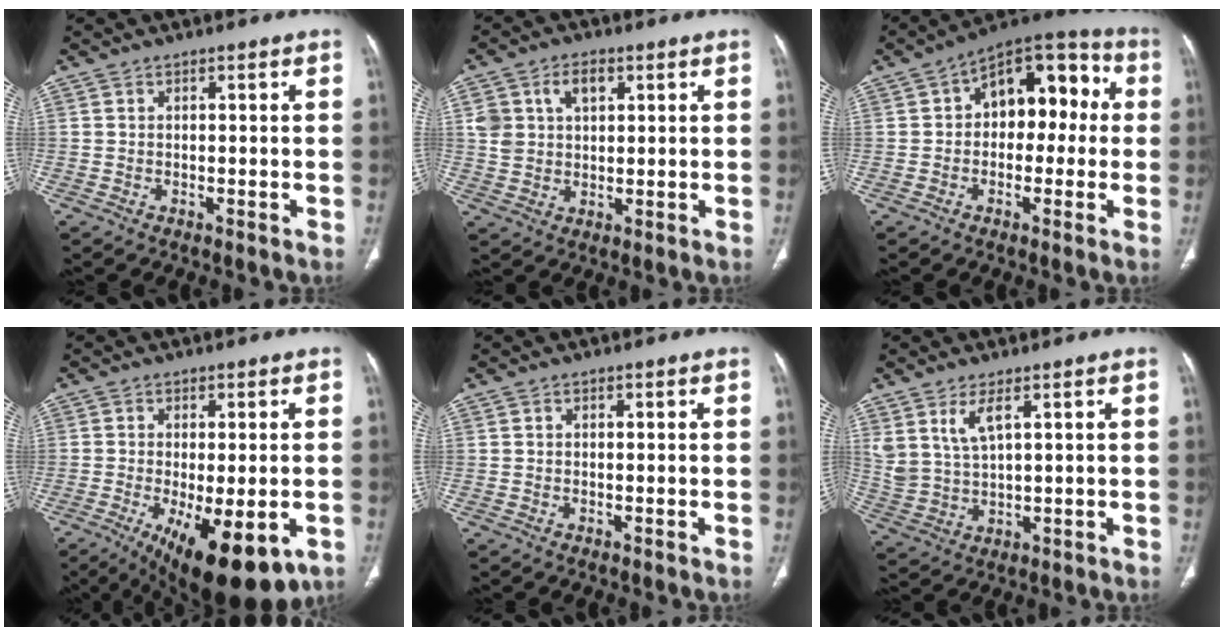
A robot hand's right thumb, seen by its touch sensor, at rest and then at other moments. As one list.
[{"total": 7.3, "force": [2.8, 5.0, 4.6], "torque": [-0.066, -0.001, 0.057]}, {"total": 14.4, "force": [1.7, 9.0, 11.1], "torque": [-0.102, 0.047, 0.012]}, {"total": 16.6, "force": [-6.9, 6.4, 13.7], "torque": [-0.187, -0.019, -0.089]}, {"total": 0.0}, {"total": 6.3, "force": [3.3, 2.5, 4.8], "torque": [-0.102, -0.018, 0.081]}]